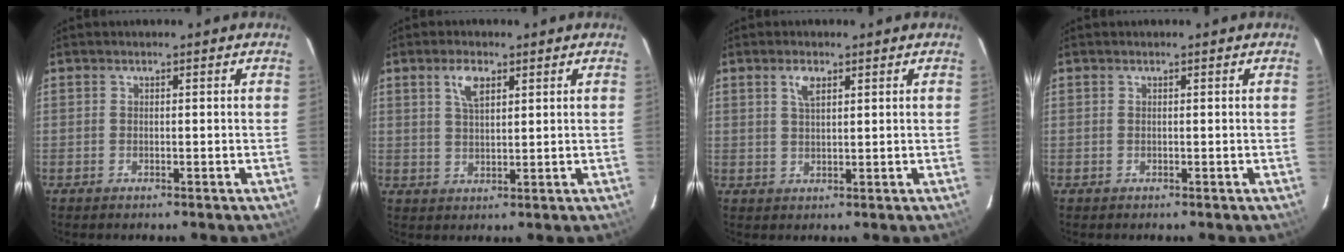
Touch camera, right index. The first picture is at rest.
{"total": 4.4, "force": [2.3, 2.0, 3.3], "torque": [-0.060, 0.007, 0.044]}
{"total": 2.9, "force": [1.5, 1.2, 2.1], "torque": [-0.040, 0.004, 0.029]}
{"total": 0.0}